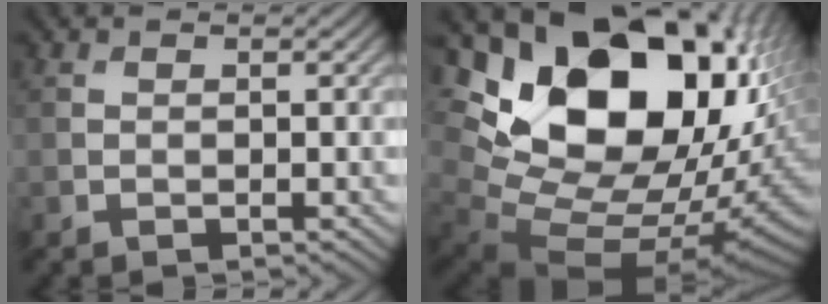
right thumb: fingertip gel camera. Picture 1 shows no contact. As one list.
[{"total": 22.4, "force": [6.3, 15.2, 15.2], "torque": [-0.298, 0.012, 0.144]}]